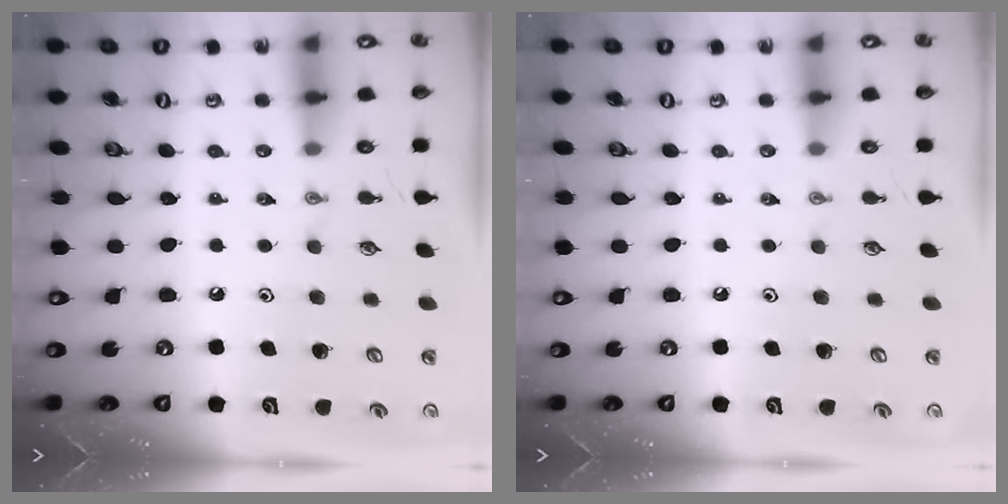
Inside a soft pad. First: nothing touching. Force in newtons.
{"total": 0.0}